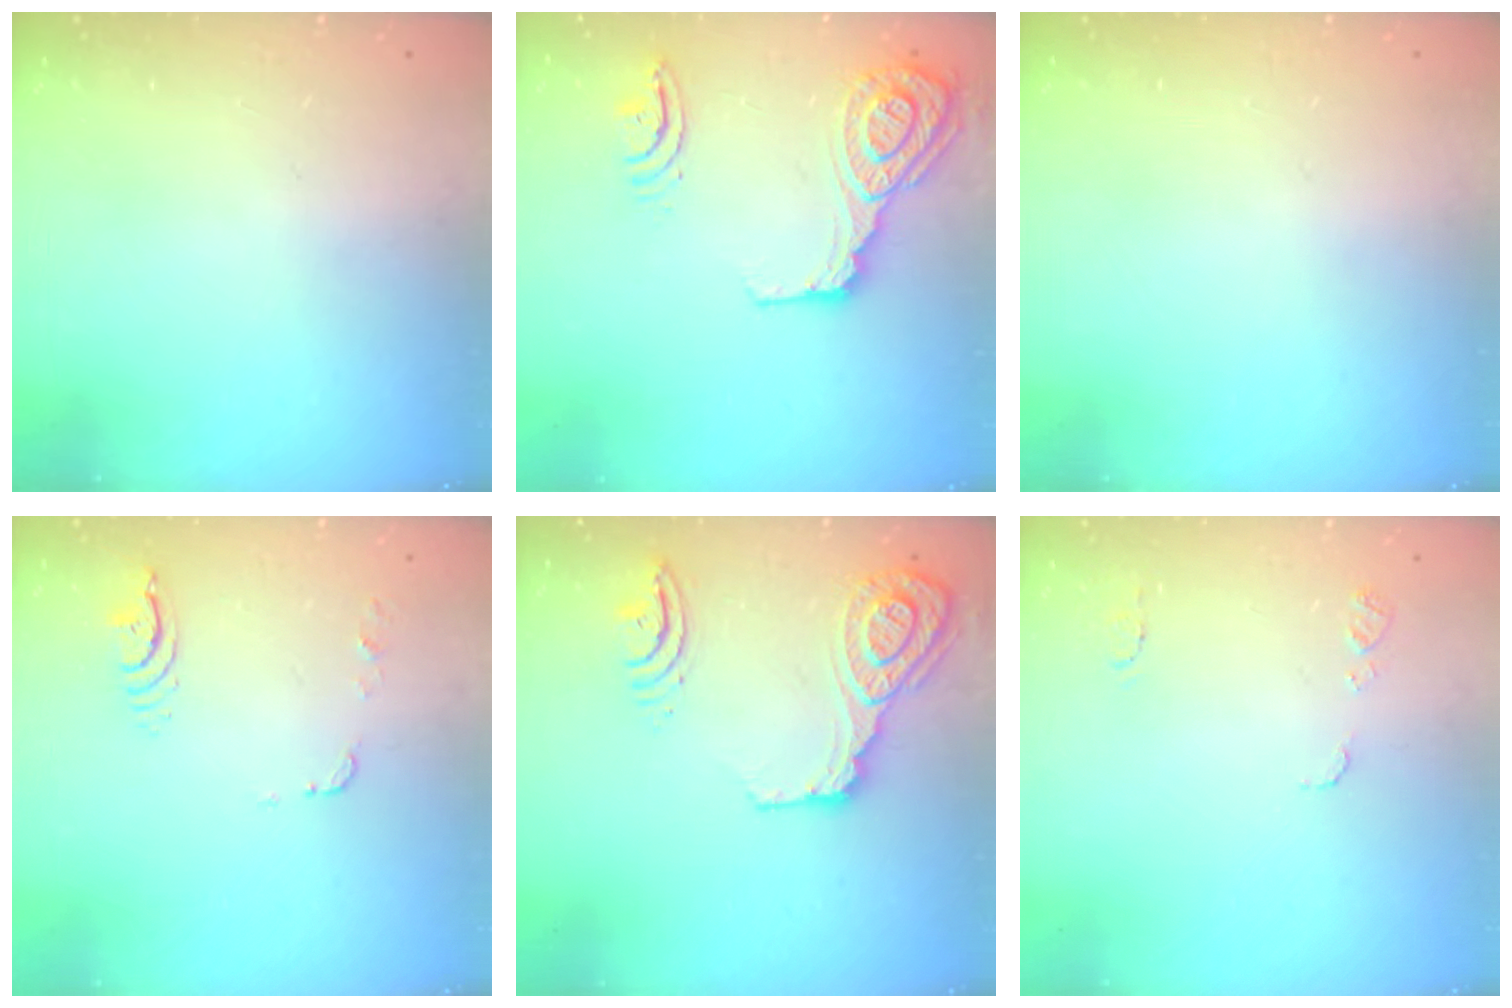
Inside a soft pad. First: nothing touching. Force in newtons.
{"total": 17.9, "press": 17.6, "slide": 3.7}
{"total": 0.0}
{"total": 6.7, "press": 6.7, "slide": 0.5}
{"total": 17.7, "press": 17.1, "slide": 4.4}
{"total": 7.1, "press": 7.0, "slide": 0.7}